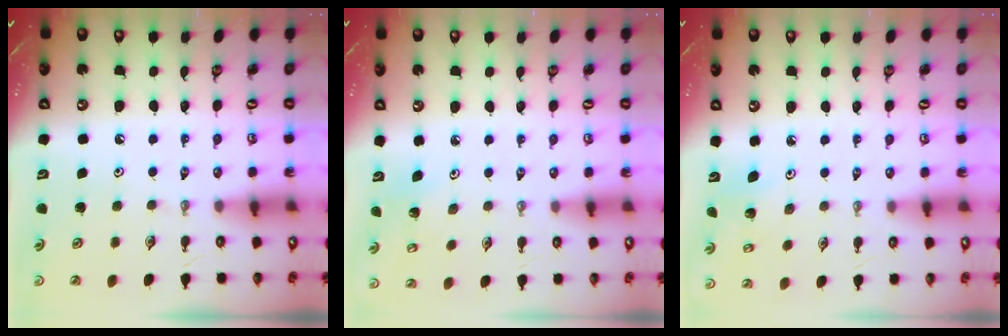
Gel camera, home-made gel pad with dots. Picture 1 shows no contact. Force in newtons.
{"total": 3.0, "press": 2.9, "slide": 0.5}
{"total": 3.2, "press": 3.2, "slide": 0.2}